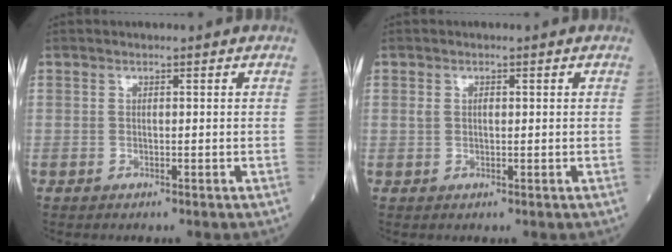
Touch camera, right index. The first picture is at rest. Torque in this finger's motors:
{"motor_torque": [0.13, 0.06, 0.09, 0.03]}